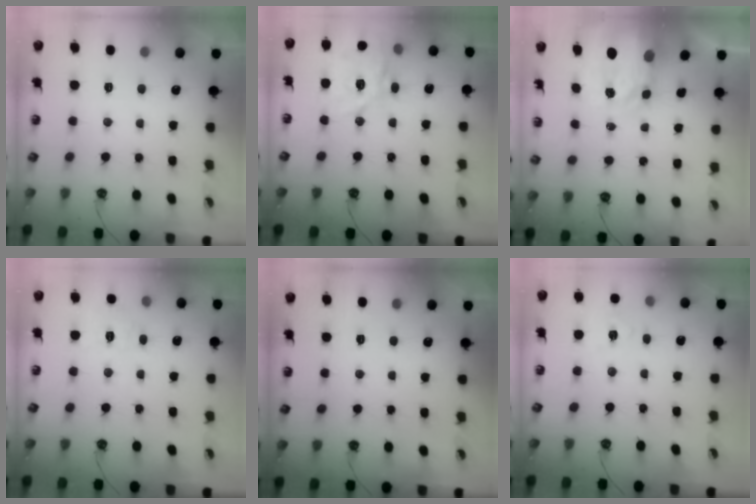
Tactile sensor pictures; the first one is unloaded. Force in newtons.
{"total": 17.4, "press": 17.3, "slide": 1.9}
{"total": 5.0, "press": 4.9, "slide": 0.6}
{"total": 6.5, "press": 6.4, "slide": 0.5}
{"total": 0.0}
{"total": 4.5, "press": 4.5, "slide": 0.5}